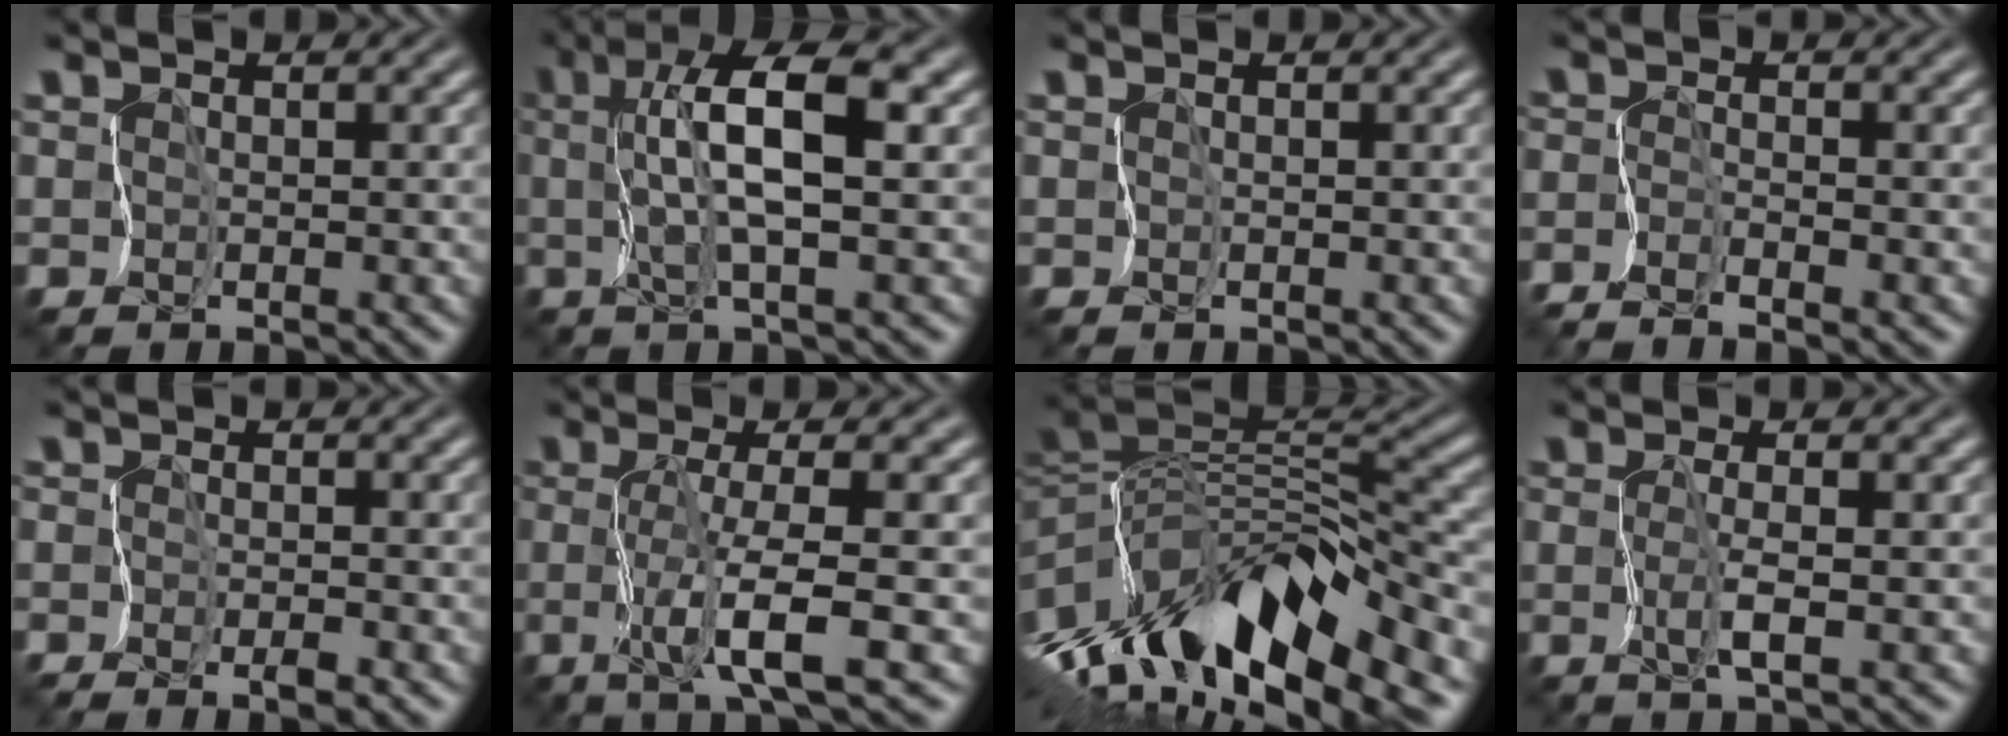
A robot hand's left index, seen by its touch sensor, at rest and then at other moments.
{"total": 6.4, "force": [1.2, 1.2, 6.1], "torque": [-0.114, 0.009, 0.016]}
{"total": 0.0}
{"total": 2.0, "force": [-1.8, -0.6, 0.6], "torque": [-0.017, -0.008, -0.041]}
{"total": 1.5, "force": [-1.3, 0.2, 0.8], "torque": [-0.015, -0.005, -0.025]}
{"total": 4.5, "force": [-1.3, -0.1, 4.3], "torque": [-0.083, -0.004, -0.026]}
{"total": 14.0, "force": [-5.4, 5.9, 11.5], "torque": [-0.220, 0.011, -0.089]}
{"total": 1.5, "force": [-0.3, -0.5, 1.4], "torque": [-0.035, -0.002, -0.007]}